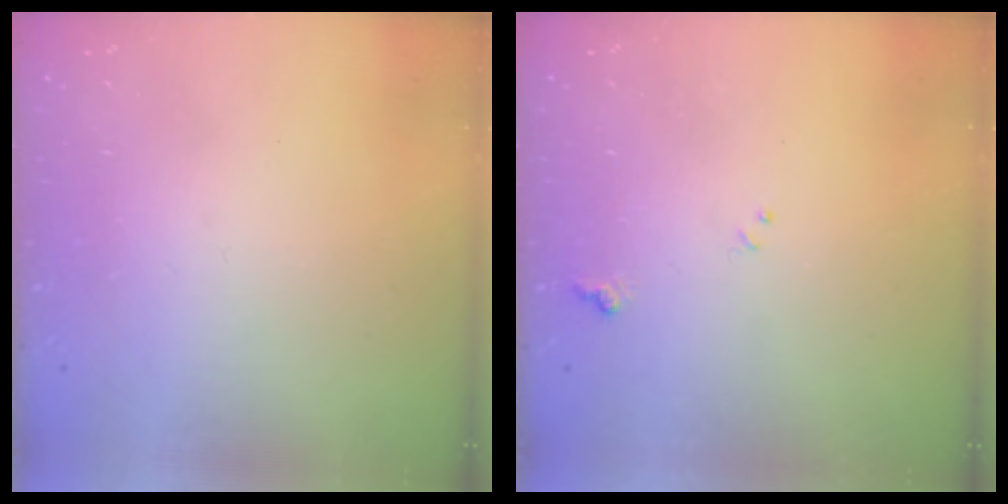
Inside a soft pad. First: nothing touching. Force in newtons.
{"total": 7.2, "press": 7.1, "slide": 0.9}